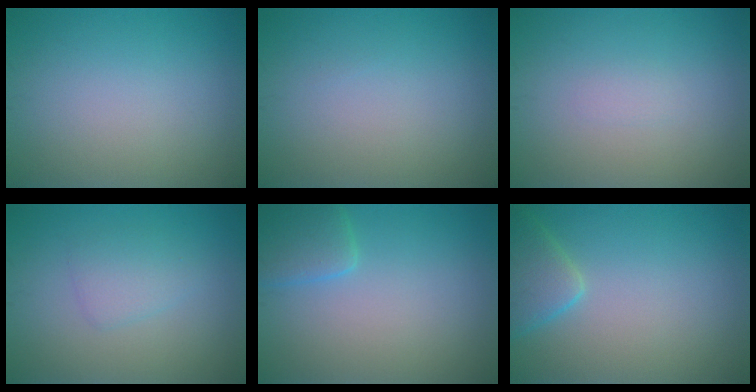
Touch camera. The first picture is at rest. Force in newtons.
{"total": 0.0}
{"total": 0.7, "press": 0.7, "slide": 0.1}
{"total": 1.9, "press": 1.9, "slide": 0.0}
{"total": 2.6, "press": 2.6, "slide": 0.2}
{"total": 3.2, "press": 3.2, "slide": 0.2}